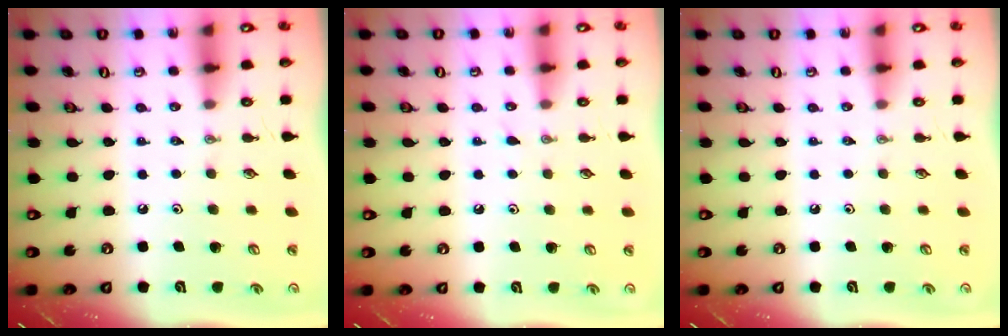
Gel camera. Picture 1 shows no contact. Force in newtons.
{"total": 4.6, "press": 4.5, "slide": 0.5}
{"total": 0.0}